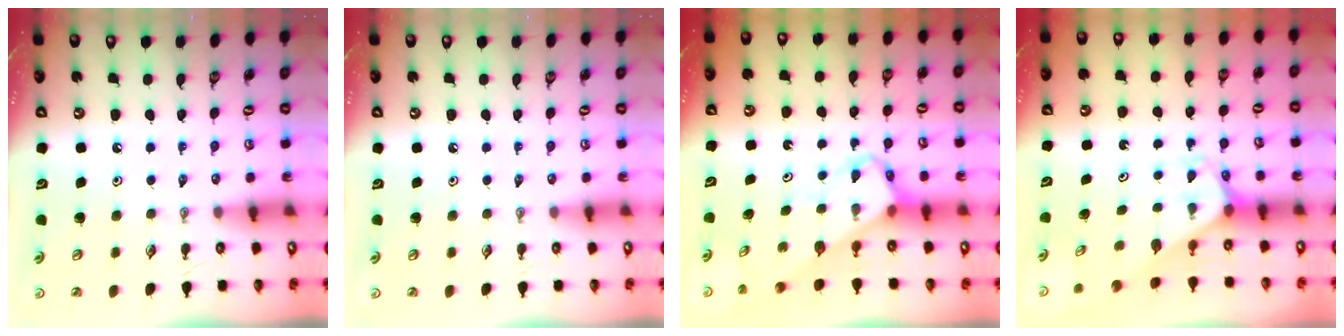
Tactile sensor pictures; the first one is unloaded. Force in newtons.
{"total": 0.0}
{"total": 3.8, "press": 3.8, "slide": 0.3}
{"total": 2.6, "press": 2.6, "slide": 0.2}